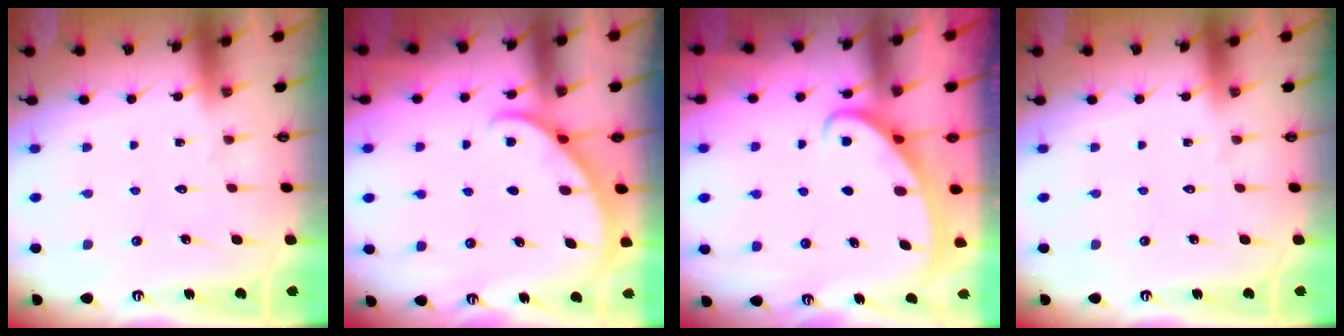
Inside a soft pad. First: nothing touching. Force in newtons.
{"total": 2.8, "press": 2.8, "slide": 0.2}
{"total": 2.4, "press": 2.4, "slide": 0.4}
{"total": 0.0}